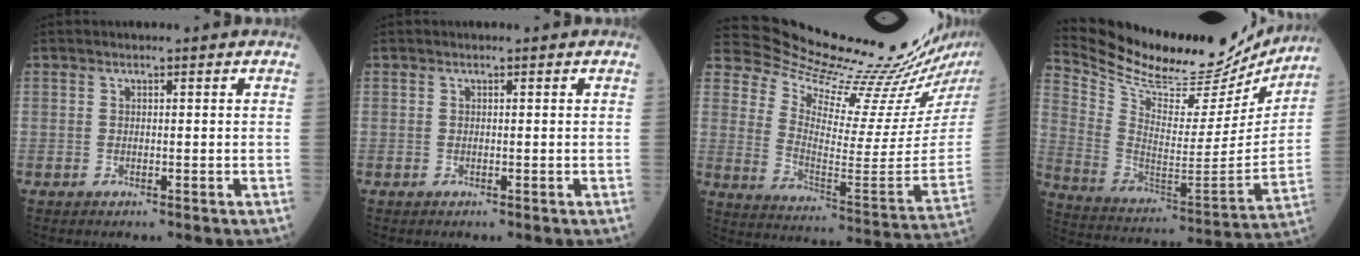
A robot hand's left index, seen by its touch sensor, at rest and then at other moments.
{"total": 0.0}
{"total": 21.9, "force": [20.5, -0.6, 7.7], "torque": [-0.150, -0.127, 0.294]}
{"total": 24.9, "force": [22.7, 5.4, 8.8], "torque": [-0.163, -0.044, 0.342]}